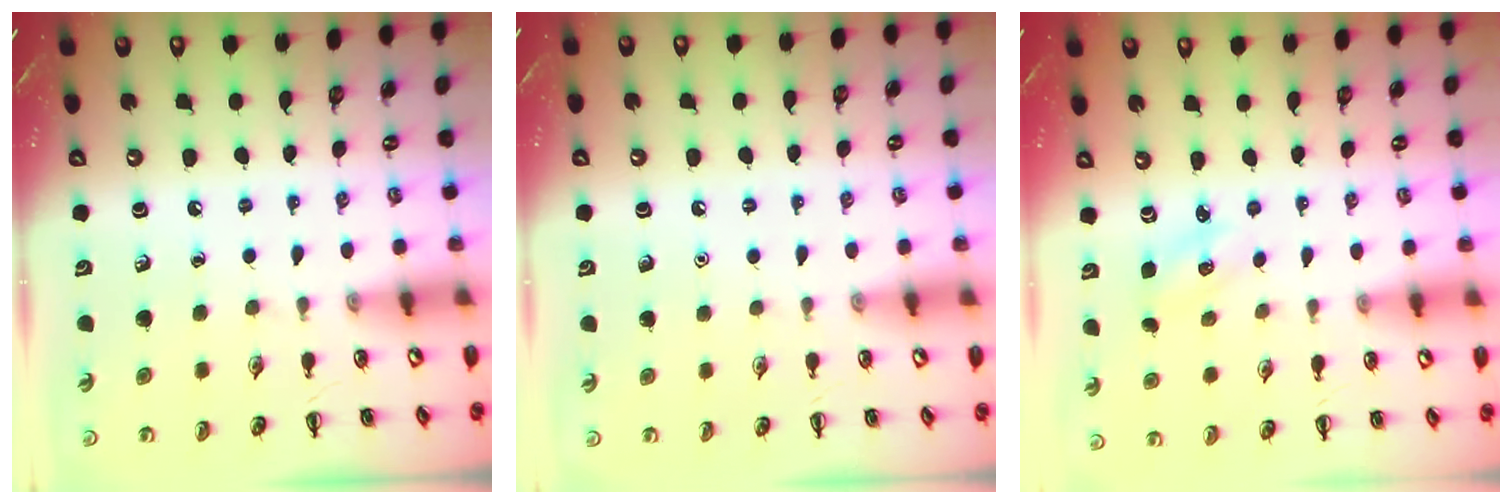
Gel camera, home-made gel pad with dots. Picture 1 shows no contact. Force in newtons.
{"total": 1.5, "press": 1.5, "slide": 0.1}
{"total": 2.2, "press": 2.1, "slide": 0.6}